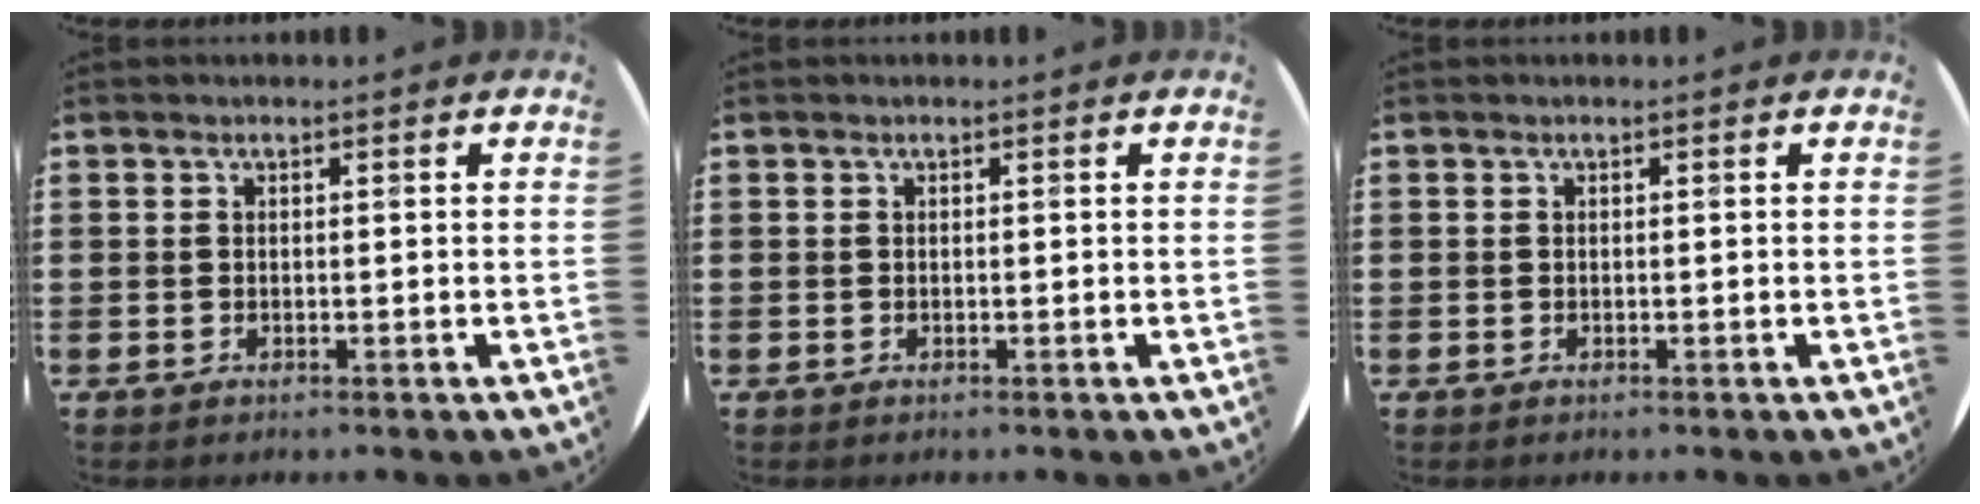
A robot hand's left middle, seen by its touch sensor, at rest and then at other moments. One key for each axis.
{"total": 0.0}
{"total": 0.0}